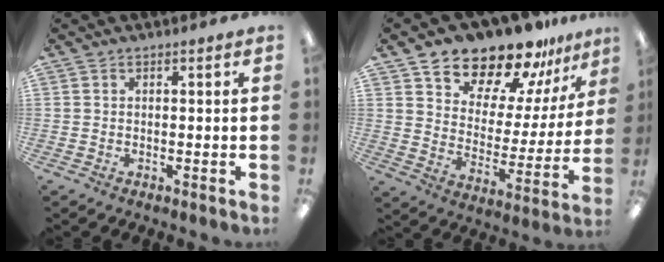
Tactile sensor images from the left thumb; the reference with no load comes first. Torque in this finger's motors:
{"motor_torque": [1.72, 2.30, 1.22, -1.56, 0.02]}